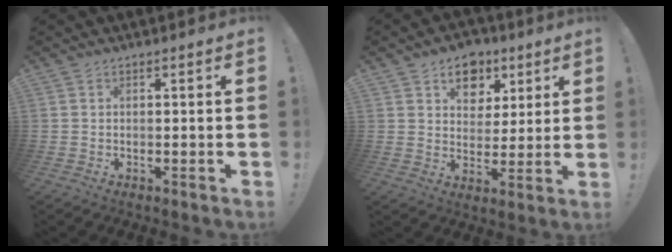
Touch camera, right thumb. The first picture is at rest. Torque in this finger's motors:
{"motor_torque": [0.60, 1.86, 0.15, -0.06, -0.02]}